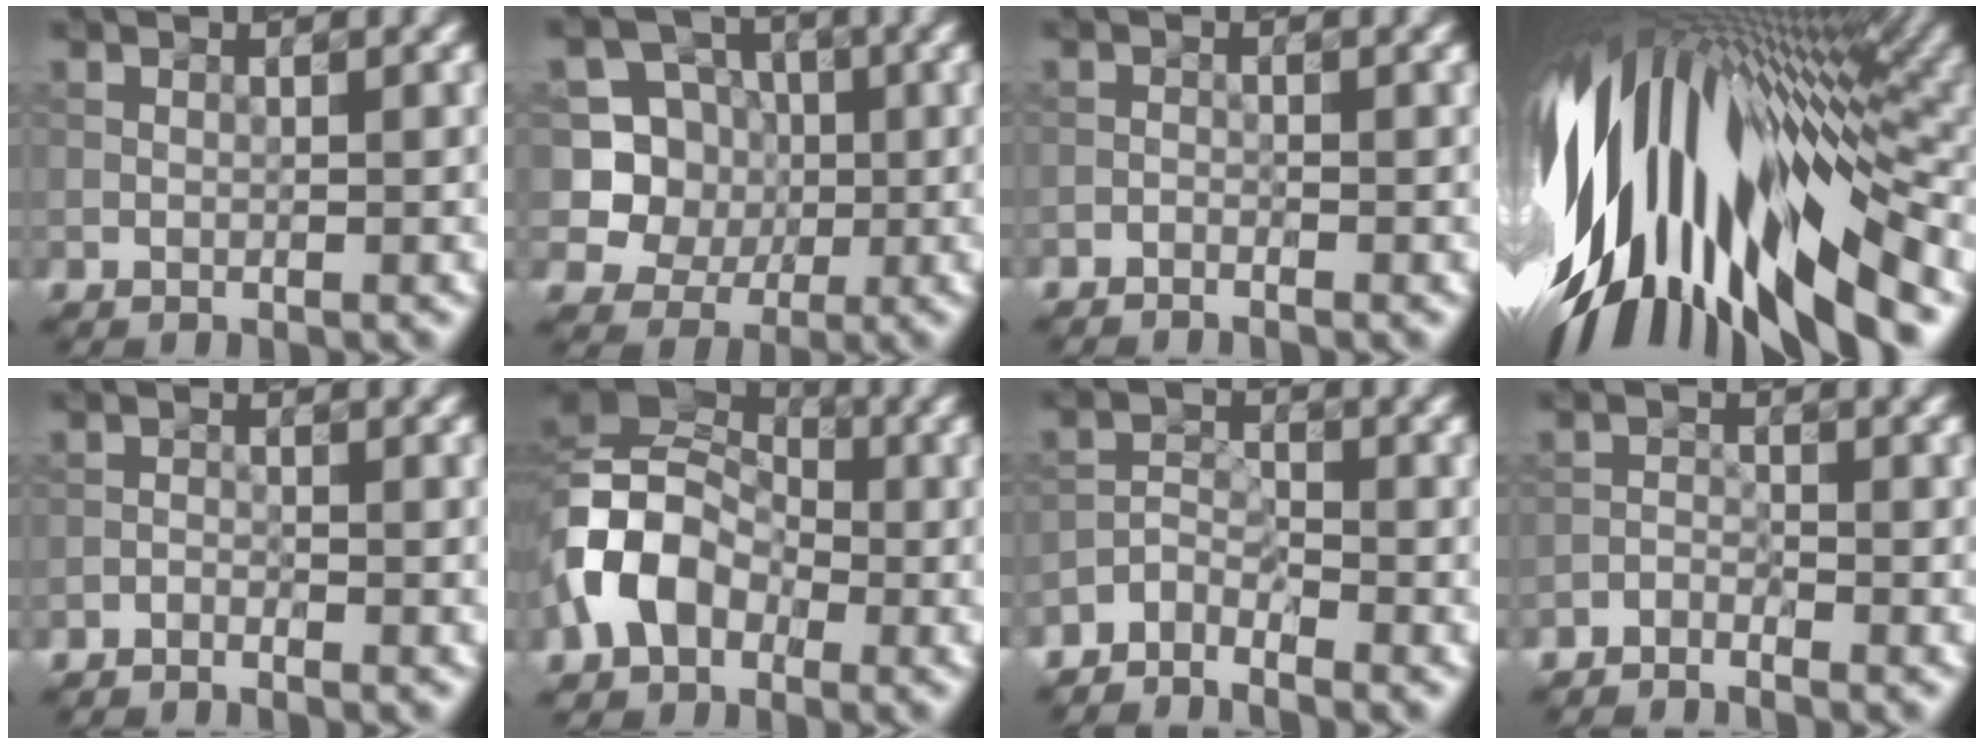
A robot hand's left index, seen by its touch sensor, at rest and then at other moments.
{"total": 5.3, "force": [0.5, 5.1, 1.4], "torque": [-0.014, 0.005, -0.011]}
{"total": 1.0, "force": [-1.0, 0.1, 0.1], "torque": [-0.006, -0.001, -0.022]}
{"total": 17.4, "force": [-1.8, 7.6, 15.5], "torque": [-0.269, 0.011, -0.049]}
{"total": 1.3, "force": [-1.3, 0.1, 0.1], "torque": [-0.006, -0.001, -0.030]}
{"total": 7.6, "force": [-2.2, 5.6, 4.6], "torque": [-0.095, 0.008, -0.061]}
{"total": 2.8, "force": [-2.7, 0.9, 0.4], "torque": [-0.011, 0.003, -0.065]}
{"total": 2.0, "force": [-1.9, 0.4, 0.1], "torque": [-0.004, -0.002, -0.046]}